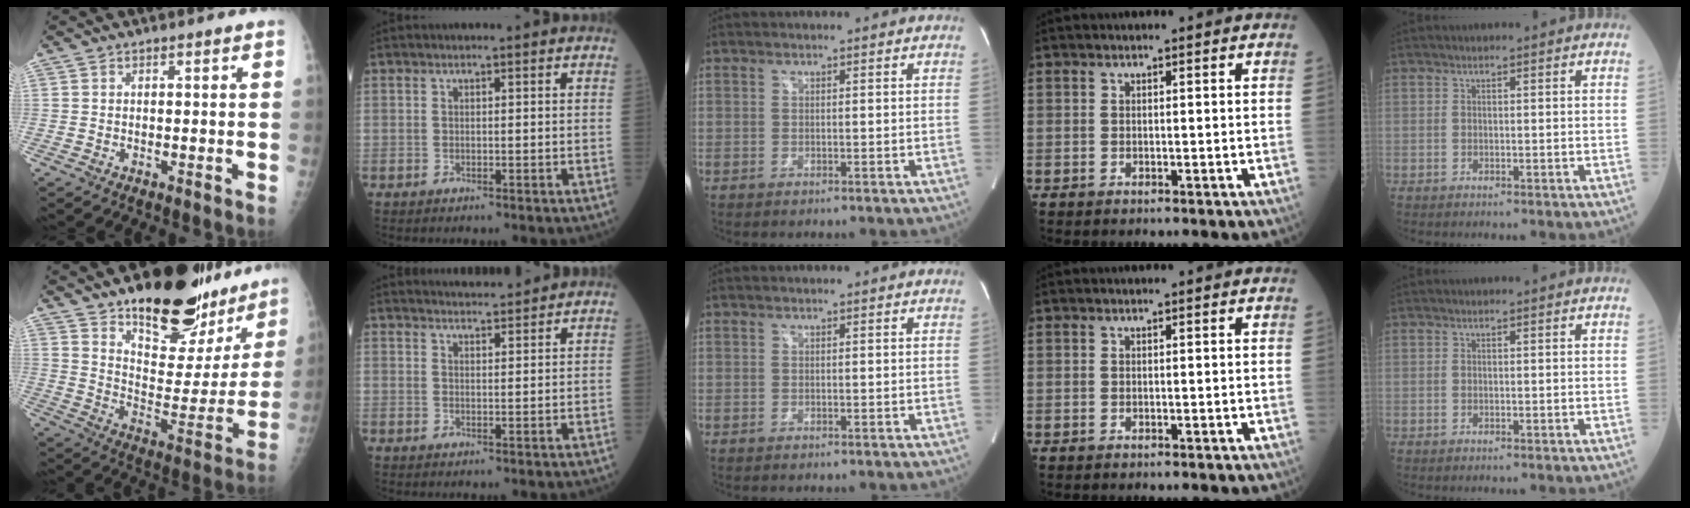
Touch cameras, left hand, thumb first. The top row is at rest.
{"thumb": {"total": 26.0, "force": [19.7, 10.8, 13.1], "torque": [-0.147, -0.113, 0.287]}, "index": {"total": 5.0, "force": [4.9, 0.0, 0.9], "torque": [-0.020, 0.014, 0.072]}}